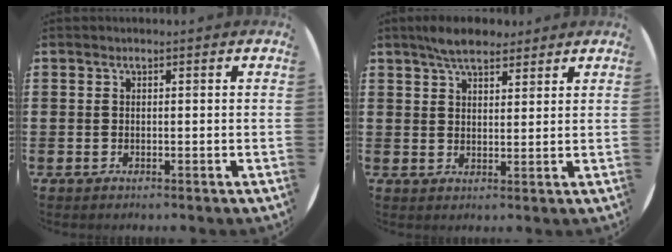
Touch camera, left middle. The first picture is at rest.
{"total": 5.0, "force": [4.4, 1.6, 2.0], "torque": [-0.048, -0.005, 0.080]}